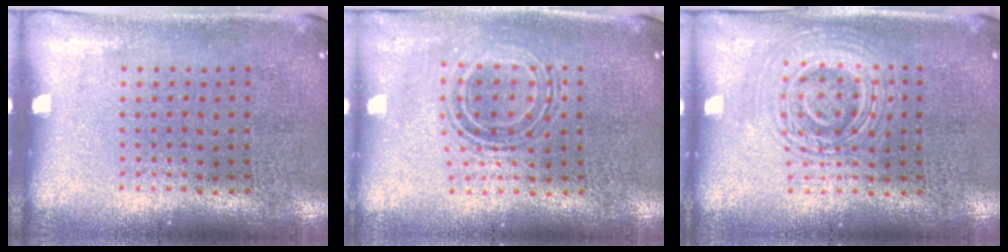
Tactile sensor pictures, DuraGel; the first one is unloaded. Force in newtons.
{"total": 0.8, "press": 0.7, "slide": 0.3}
{"total": 2.8, "press": 2.8, "slide": 0.5}